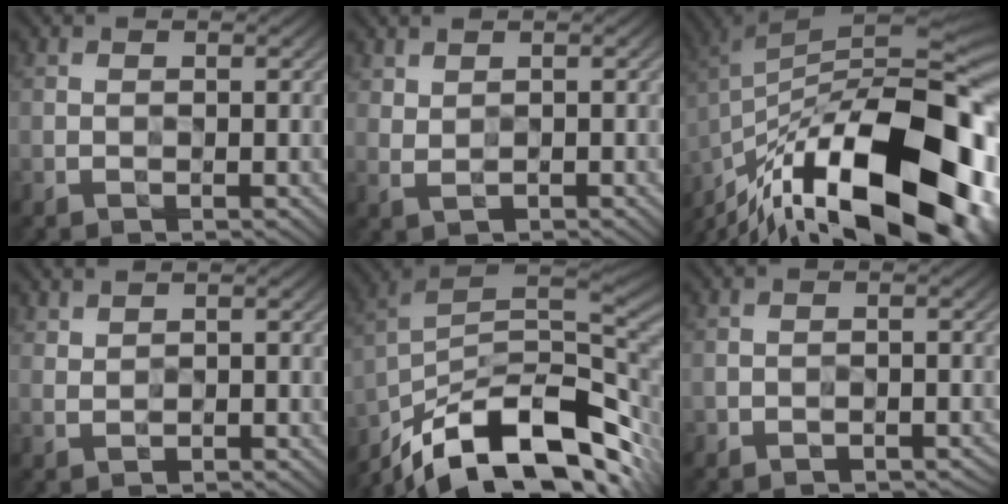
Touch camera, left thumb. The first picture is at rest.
{"total": 1.5, "force": [1.0, 0.7, 0.8], "torque": [-0.021, 0.000, 0.026]}
{"total": 20.3, "force": [-11.6, 7.4, 14.9], "torque": [-0.225, 0.014, -0.185]}
{"total": 1.1, "force": [0.9, 0.4, 0.5], "torque": [-0.014, 0.001, 0.022]}
{"total": 16.8, "force": [-9.2, 6.7, 12.3], "torque": [-0.238, -0.011, -0.161]}
{"total": 1.4, "force": [-1.2, 0.7, 0.4], "torque": [-0.004, 0.001, -0.019]}